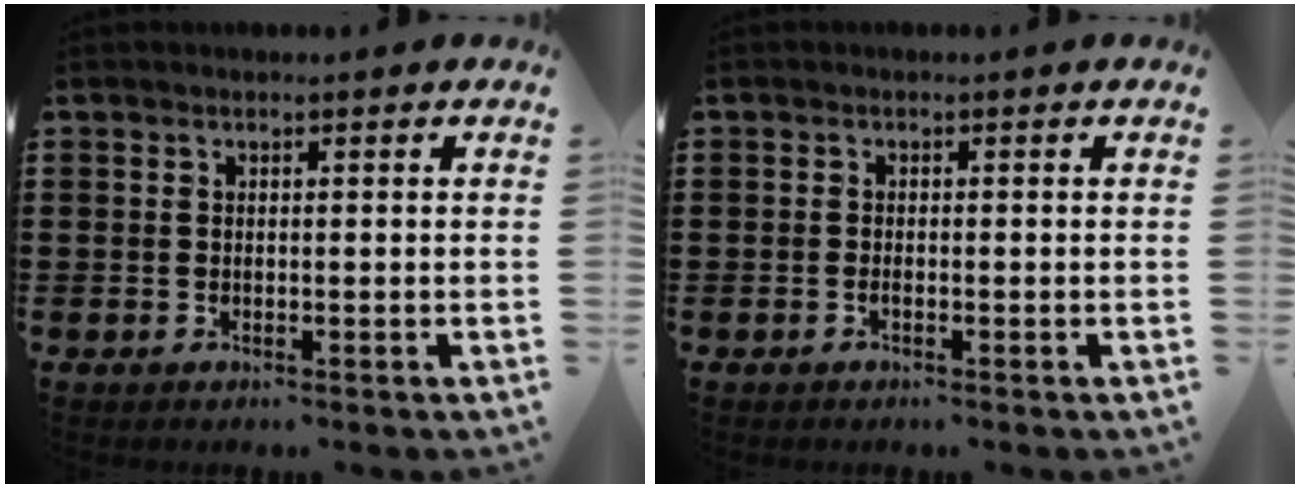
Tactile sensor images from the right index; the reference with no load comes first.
{"total": 0.7, "force": [-0.4, -0.1, 0.6], "torque": [-0.013, -0.008, -0.005]}